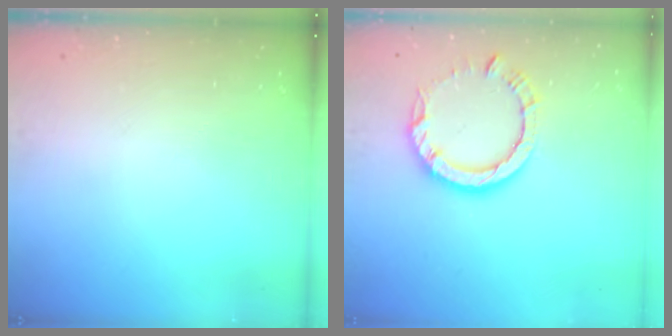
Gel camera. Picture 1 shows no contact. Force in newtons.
{"total": 8.9, "press": 8.9, "slide": 1.0}